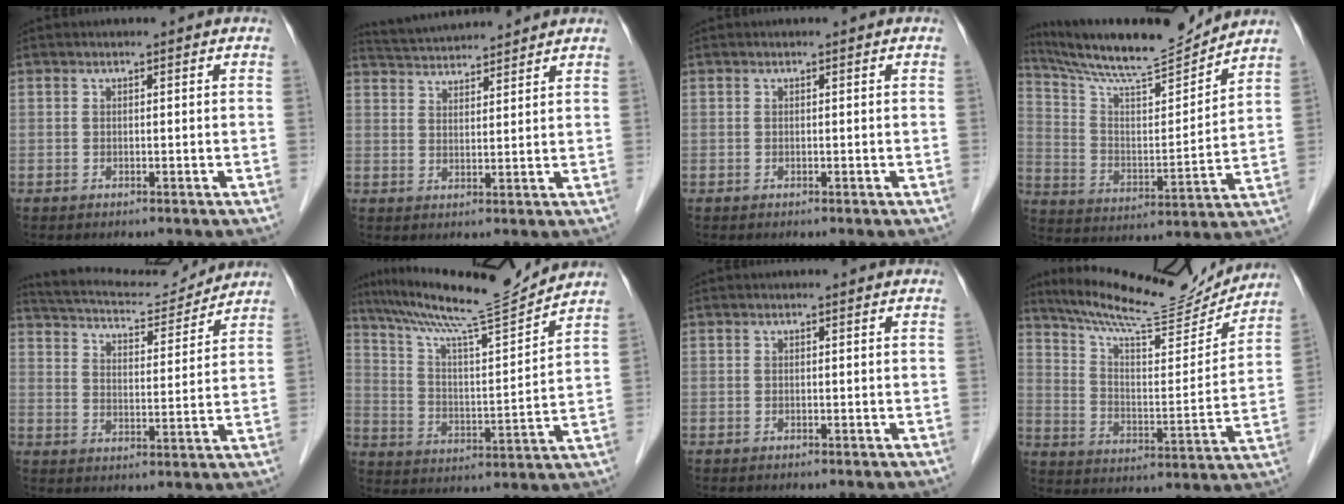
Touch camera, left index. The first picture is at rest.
{"total": 8.6, "force": [8.4, 0.4, 1.8], "torque": [-0.042, 0.031, 0.137]}
{"total": 0.0}
{"total": 15.8, "force": [14.9, 0.3, 5.3], "torque": [-0.104, -0.004, 0.253]}
{"total": 13.6, "force": [12.8, 2.5, 3.9], "torque": [-0.069, 0.020, 0.193]}
{"total": 15.8, "force": [14.4, -1.0, 6.4], "torque": [-0.117, -0.010, 0.234]}
{"total": 0.0}
{"total": 18.1, "force": [17.1, 2.1, 5.7], "torque": [-0.102, -0.021, 0.258]}